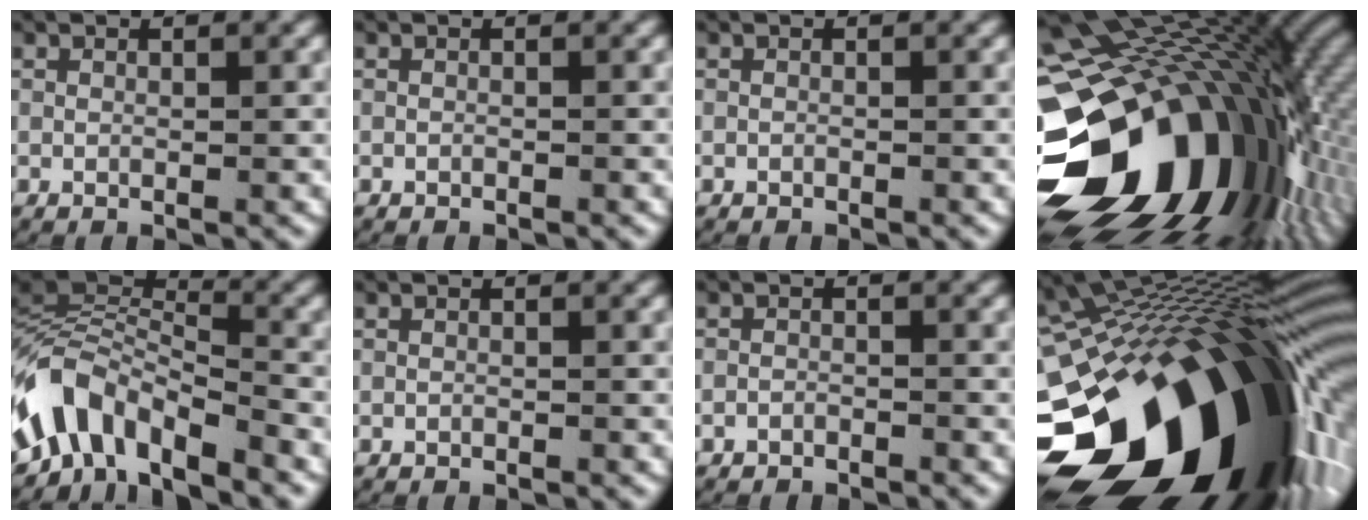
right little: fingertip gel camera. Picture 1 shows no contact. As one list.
[{"total": 0.0}, {"total": 0.0}, {"total": 29.6, "force": [-4.7, 18.5, 22.6], "torque": [-0.342, -0.036, -0.066]}, {"total": 9.9, "force": [-4.1, 7.1, 5.5], "torque": [-0.159, -0.041, -0.060]}, {"total": 0.0}, {"total": 1.0, "force": [-0.9, 0.4, 0.0], "torque": [-0.001, -0.003, -0.017]}, {"total": 32.5, "force": [-8.3, 19.8, 24.4], "torque": [-0.354, -0.036, -0.117]}]